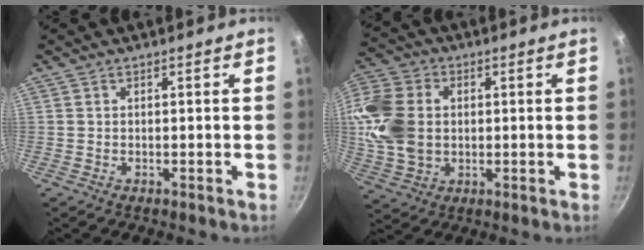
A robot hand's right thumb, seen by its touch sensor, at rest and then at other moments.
{"total": 16.9, "force": [1.3, 12.8, 11.0], "torque": [-0.217, 0.012, 0.022]}